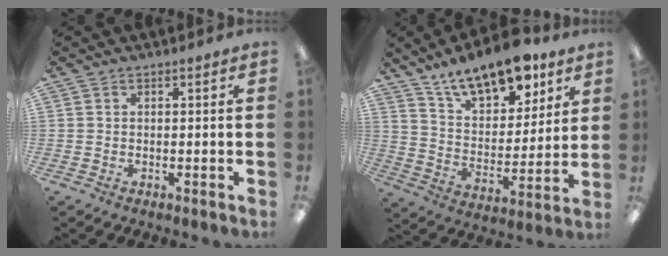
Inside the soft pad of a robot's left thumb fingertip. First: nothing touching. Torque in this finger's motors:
{"motor_torque": [1.78, 1.10, 1.76, -0.98, 0.15]}